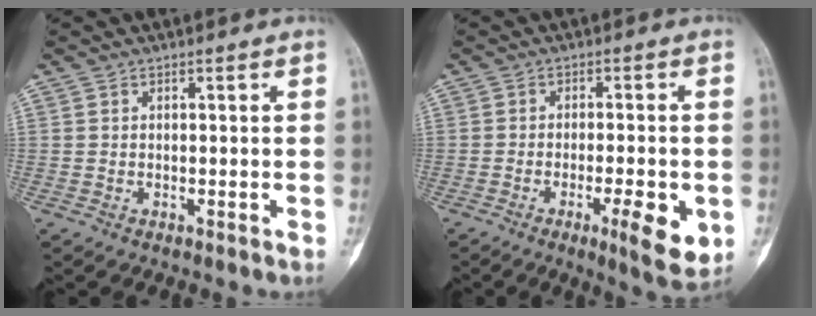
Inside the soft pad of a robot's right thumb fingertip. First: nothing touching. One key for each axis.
{"total": 8.8, "fx": -2.9, "fy": 2.1, "fz": 8.0, "tx": -0.112, "ty": -0.005, "tz": -0.038}